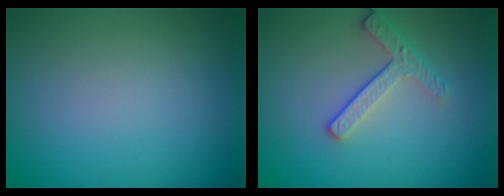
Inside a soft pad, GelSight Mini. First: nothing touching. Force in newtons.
{"total": 2.6, "press": 2.2, "slide": 1.3}